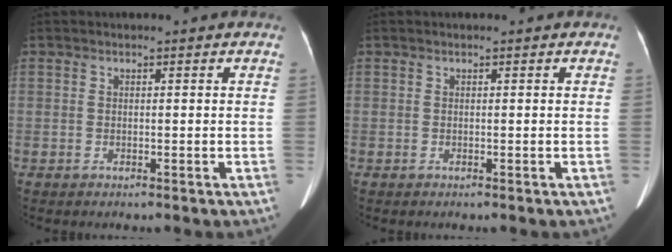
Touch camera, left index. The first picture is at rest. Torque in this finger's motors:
{"motor_torque": [0.09, -0.03, 0.02, 0.01]}